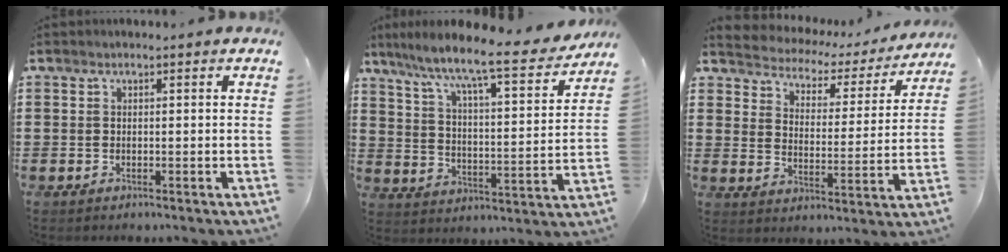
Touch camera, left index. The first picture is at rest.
{"total": 9.1, "force": [7.7, 0.0, 4.7], "torque": [-0.115, -0.061, 0.120]}
{"total": 2.7, "force": [2.6, 0.9, -0.1], "torque": [-0.021, -0.026, 0.033]}